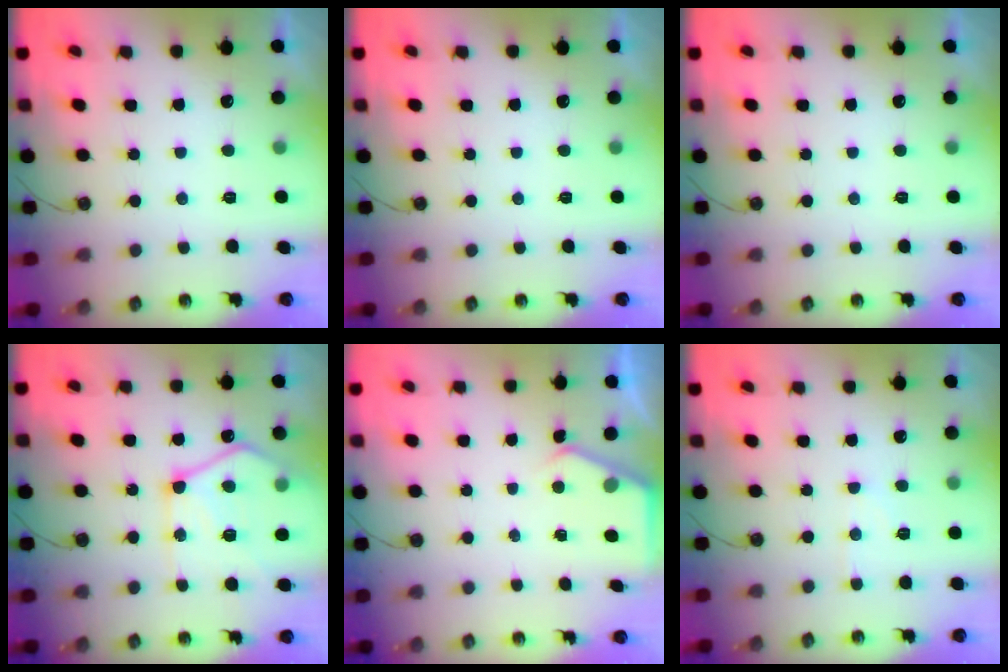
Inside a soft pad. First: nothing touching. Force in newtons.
{"total": 0.0}
{"total": 0.0}
{"total": 17.4, "press": 17.3, "slide": 1.5}
{"total": 2.2, "press": 2.2, "slide": 0.3}
{"total": 6.6, "press": 6.5, "slide": 0.6}